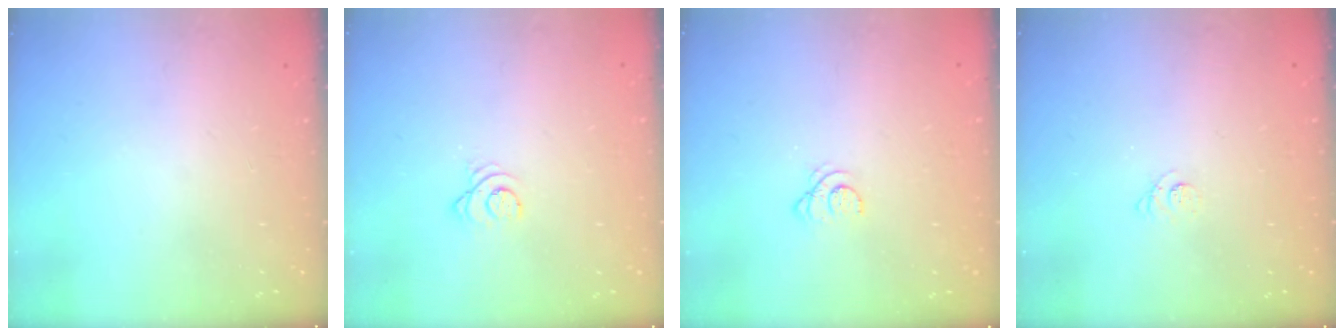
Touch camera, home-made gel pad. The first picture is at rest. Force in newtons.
{"total": 2.8, "press": 2.8, "slide": 0.3}
{"total": 2.0, "press": 2.0, "slide": 0.2}
{"total": 2.2, "press": 2.2, "slide": 0.3}